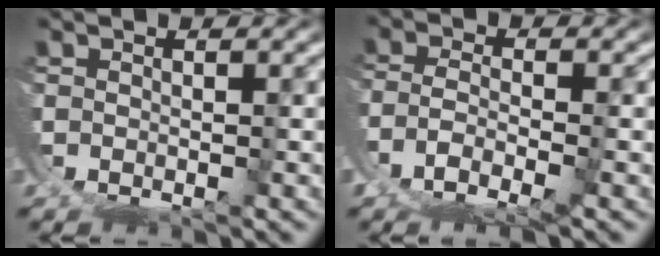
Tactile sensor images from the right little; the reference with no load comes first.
{"total": 3.8, "force": [-1.5, 2.1, 2.8], "torque": [-0.065, -0.019, -0.017]}